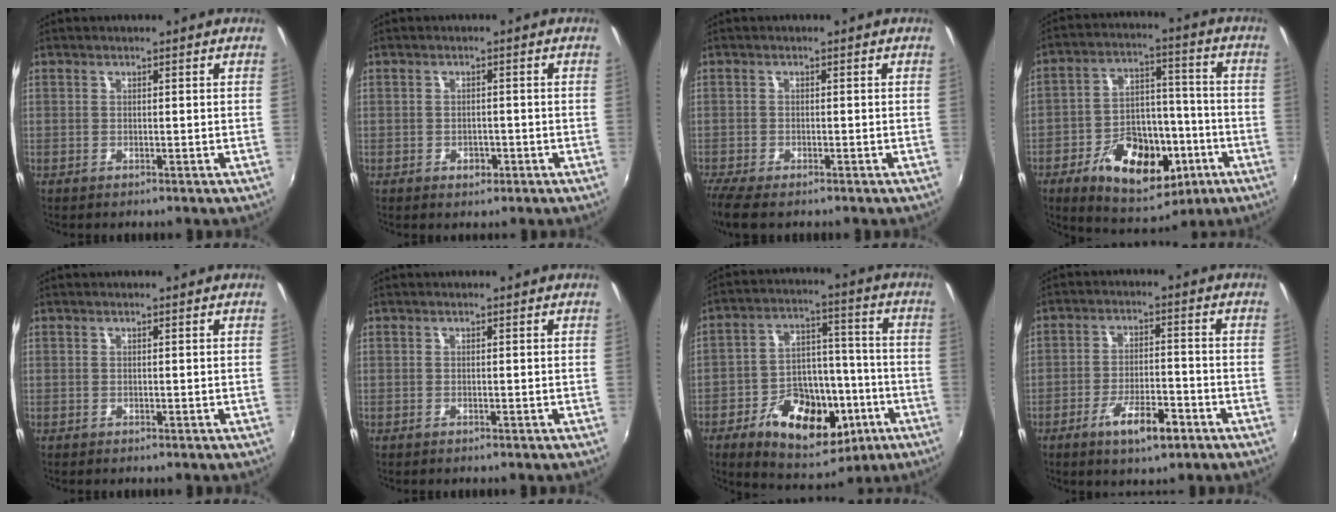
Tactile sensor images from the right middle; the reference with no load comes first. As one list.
[{"total": 2.2, "force": [-1.1, 1.6, 0.9], "torque": [-0.015, -0.001, -0.014]}, {"total": 5.8, "force": [-4.5, 1.5, 3.4], "torque": [-0.084, -0.031, -0.087]}, {"total": 17.7, "force": [-8.1, 10.2, 11.9], "torque": [-0.225, 0.017, -0.111]}, {"total": 0.0}, {"total": 0.0}, {"total": 18.2, "force": [-8.2, 10.8, 12.2], "torque": [-0.227, 0.019, -0.111]}, {"total": 8.2, "force": [-4.8, 2.5, 6.2], "torque": [-0.125, -0.008, -0.077]}]